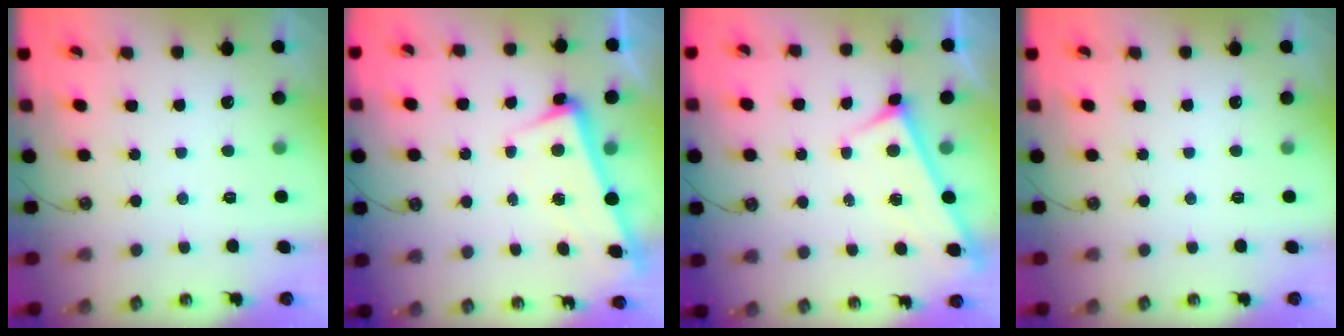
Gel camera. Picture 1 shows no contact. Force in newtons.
{"total": 2.3, "press": 2.2, "slide": 0.7}
{"total": 3.1, "press": 3.1, "slide": 0.3}
{"total": 0.0}